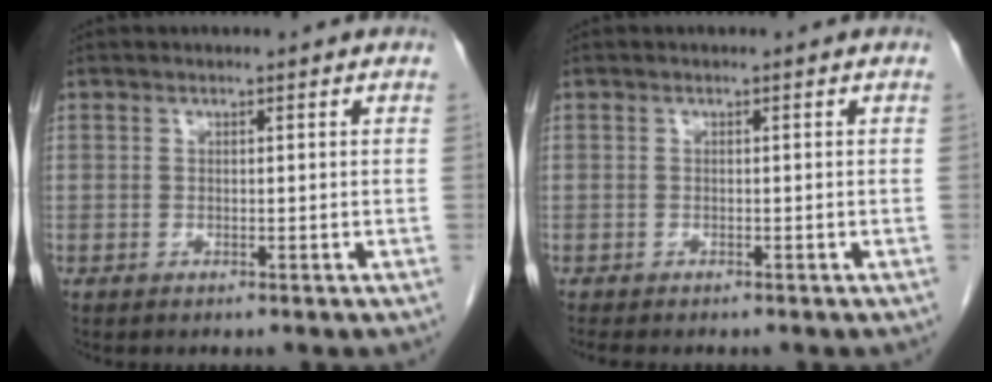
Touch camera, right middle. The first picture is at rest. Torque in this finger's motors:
{"motor_torque": [0.05, -0.02, -0.01, 0.00]}